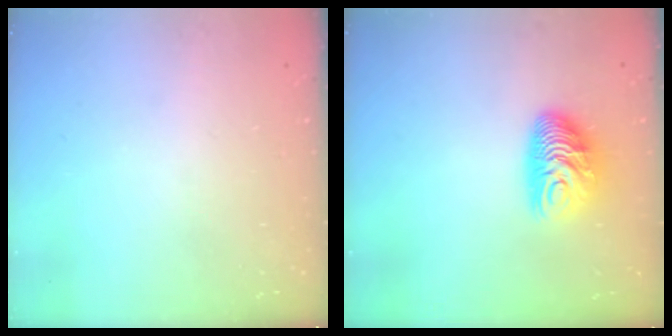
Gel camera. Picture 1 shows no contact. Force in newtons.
{"total": 10.0, "press": 10.0, "slide": 0.8}